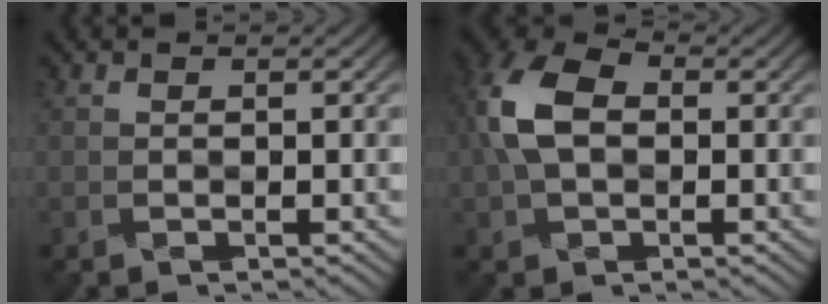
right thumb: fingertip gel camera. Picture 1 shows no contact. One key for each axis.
{"total": 7.4, "fx": 0.9, "fy": 4.8, "fz": 5.6, "tx": -0.141, "ty": 0.020, "tz": 0.002}